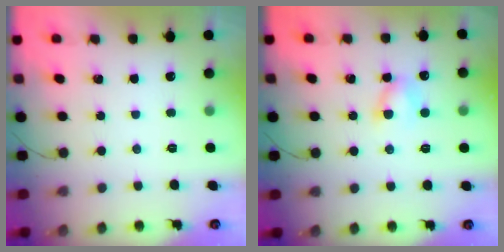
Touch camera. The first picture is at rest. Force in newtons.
{"total": 4.9, "press": 4.9, "slide": 0.8}